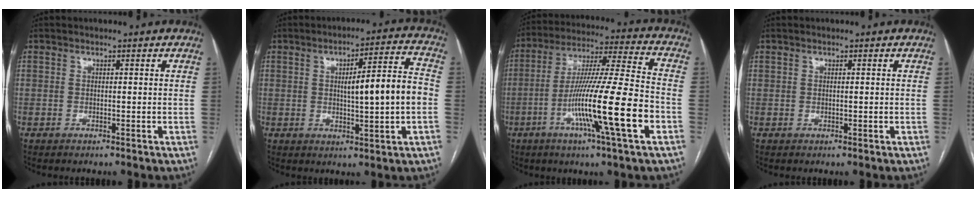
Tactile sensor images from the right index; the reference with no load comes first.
{"total": 10.3, "force": [-0.2, 0.8, 10.3], "torque": [-0.151, 0.018, -0.001]}
{"total": 18.1, "force": [-6.1, -0.6, 17.0], "torque": [-0.310, -0.014, -0.108]}
{"total": 0.0}